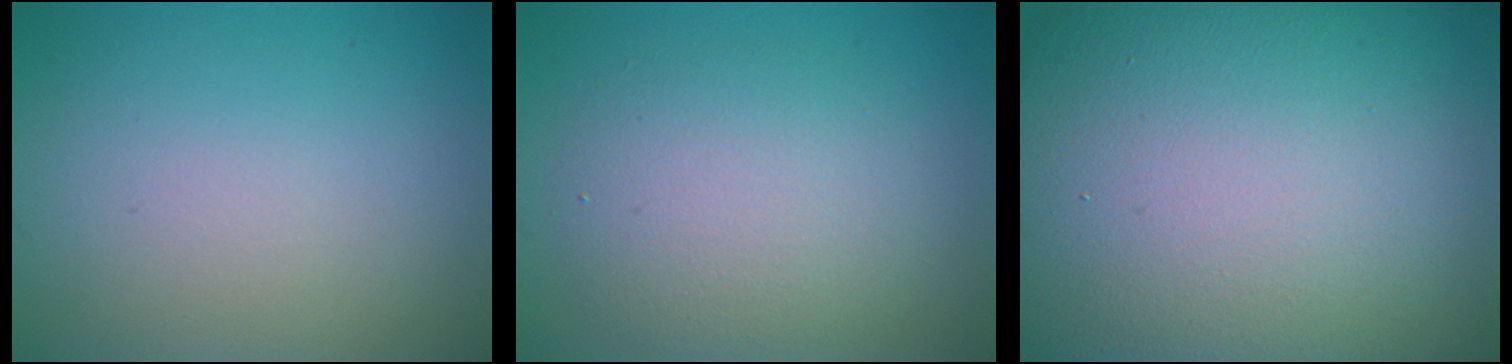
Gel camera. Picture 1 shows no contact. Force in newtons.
{"total": 4.7, "press": 4.7, "slide": 0.2}
{"total": 28.7, "press": 28.7, "slide": 0.9}